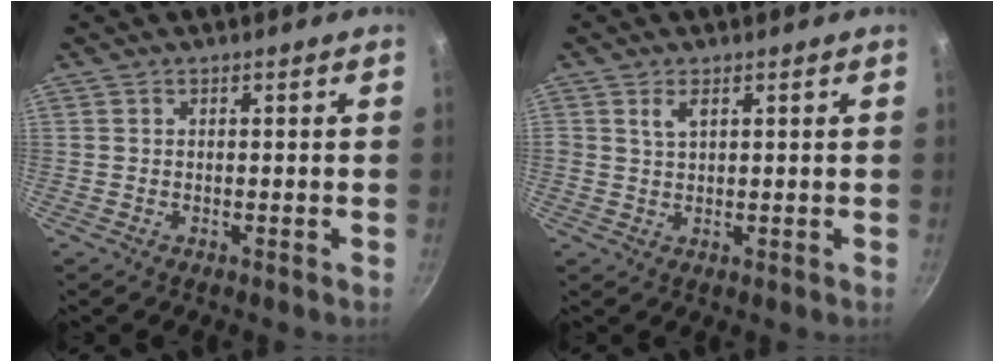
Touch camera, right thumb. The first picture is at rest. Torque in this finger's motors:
{"motor_torque": [-0.09, 0.02, 0.38, 0.23, 0.04]}